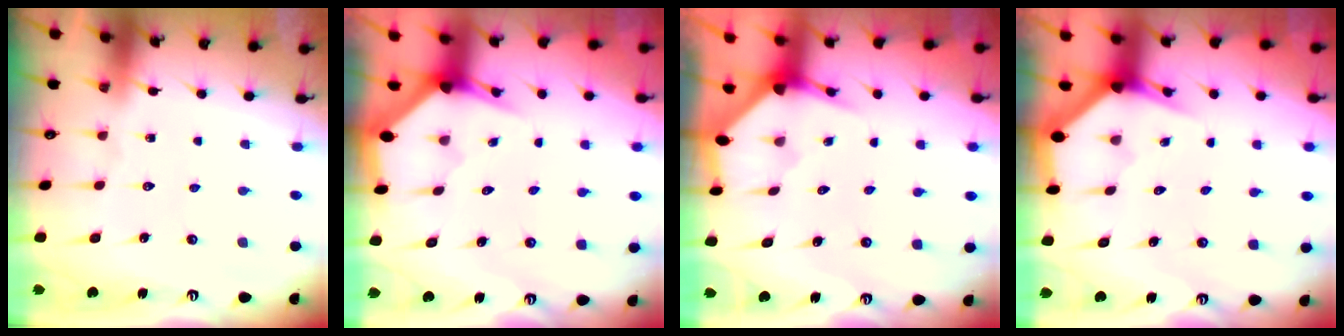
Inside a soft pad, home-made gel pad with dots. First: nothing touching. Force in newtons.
{"total": 2.9, "press": 2.9, "slide": 0.1}
{"total": 2.9, "press": 2.9, "slide": 0.3}
{"total": 3.0, "press": 3.0, "slide": 0.0}